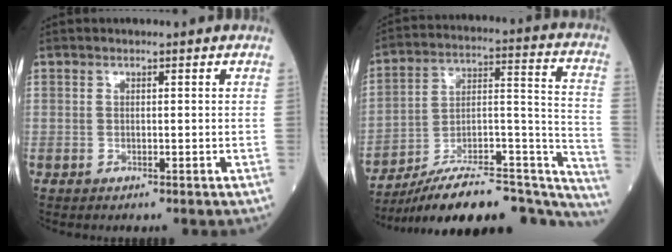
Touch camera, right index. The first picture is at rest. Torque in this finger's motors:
{"motor_torque": [0.38, -1.76, 0.35, 0.01]}